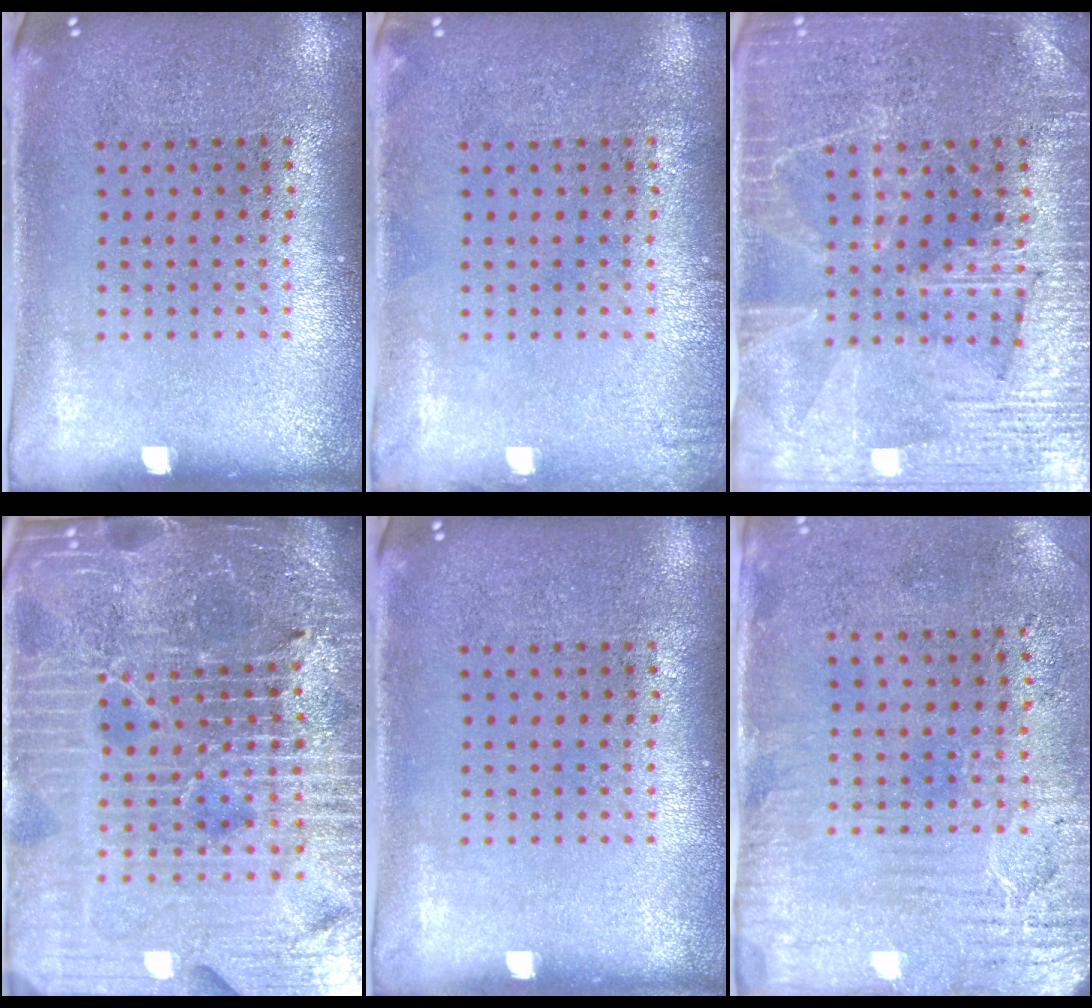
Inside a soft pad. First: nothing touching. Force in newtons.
{"total": 0.7, "press": 0.7, "slide": 0.1}
{"total": 3.8, "press": 3.7, "slide": 1.0}
{"total": 7.2, "press": 6.2, "slide": 3.6}
{"total": 0.0}
{"total": 3.3, "press": 2.7, "slide": 1.9}